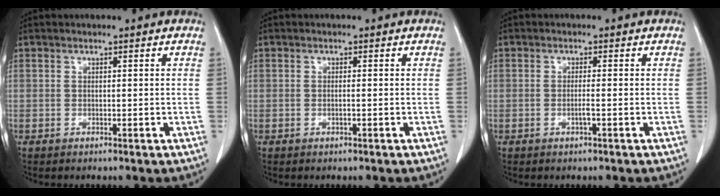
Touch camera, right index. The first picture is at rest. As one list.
[{"total": 0.6, "force": [-0.2, 0.0, 0.6], "torque": [-0.014, 0.000, -0.003]}, {"total": 1.4, "force": [-0.5, -0.1, 1.3], "torque": [-0.028, -0.002, -0.009]}]